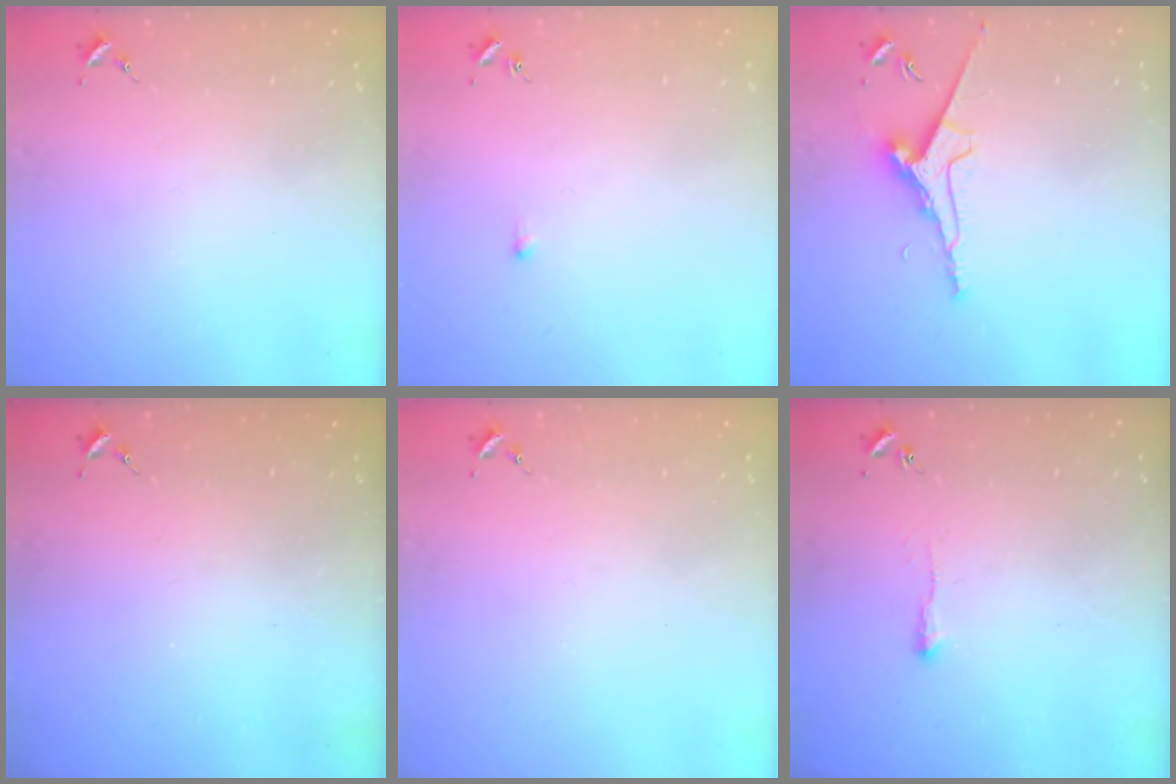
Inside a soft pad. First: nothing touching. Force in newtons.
{"total": 2.7, "press": 2.7, "slide": 0.6}
{"total": 8.9, "press": 8.8, "slide": 1.0}
{"total": 0.0}
{"total": 0.0}
{"total": 4.7, "press": 4.7, "slide": 0.3}